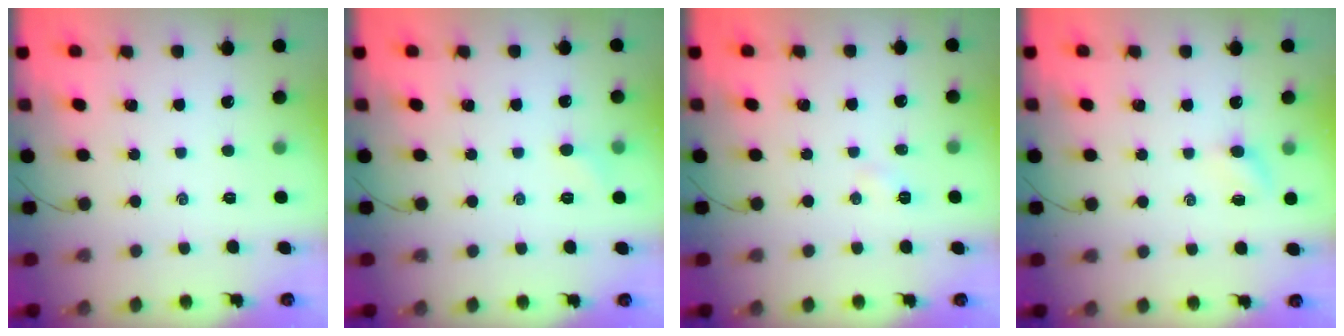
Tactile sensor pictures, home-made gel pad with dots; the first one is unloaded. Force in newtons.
{"total": 3.9, "press": 3.7, "slide": 1.2}
{"total": 2.4, "press": 2.3, "slide": 0.8}
{"total": 3.5, "press": 3.3, "slide": 1.1}